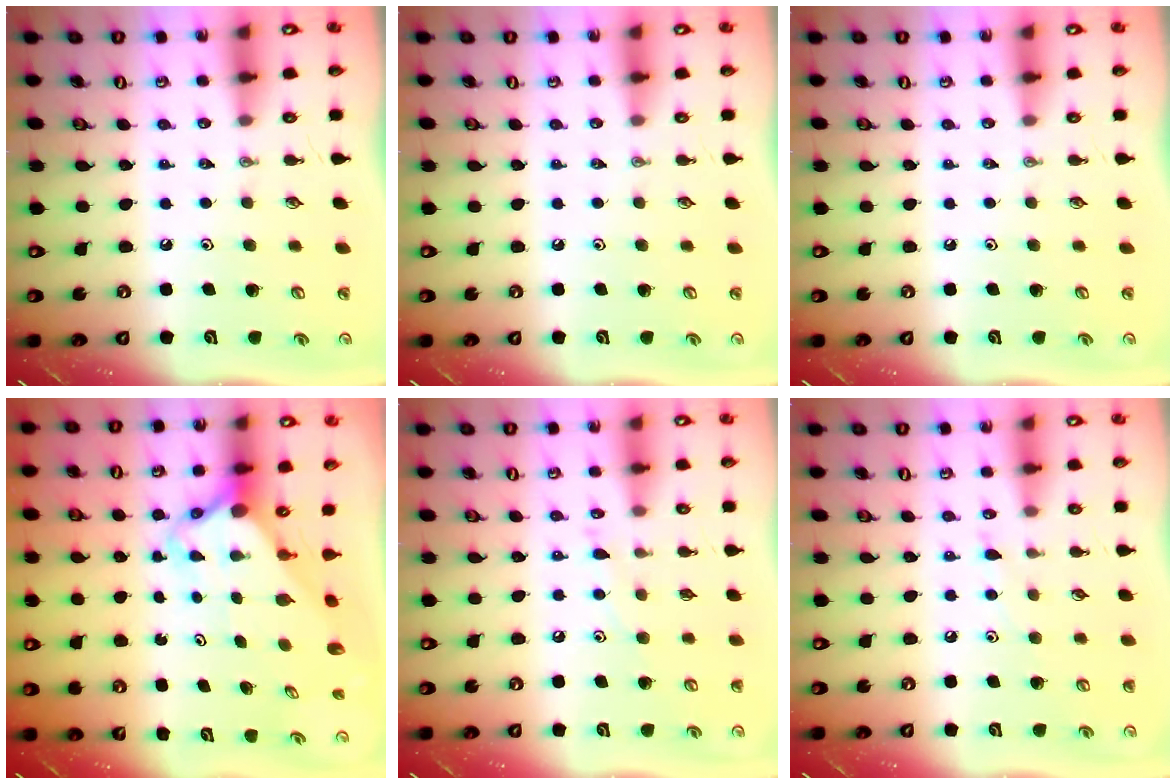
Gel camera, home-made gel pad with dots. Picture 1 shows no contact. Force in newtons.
{"total": 0.0}
{"total": 0.0}
{"total": 3.9, "press": 3.9, "slide": 0.3}
{"total": 6.2, "press": 6.2, "slide": 0.5}
{"total": 6.2, "press": 6.2, "slide": 0.7}